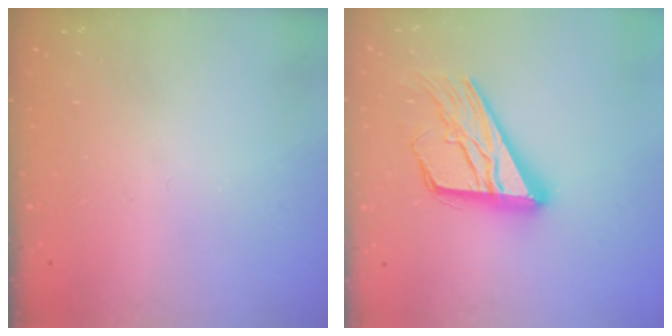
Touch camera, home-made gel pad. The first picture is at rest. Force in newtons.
{"total": 20.0, "press": 20.0, "slide": 1.8}